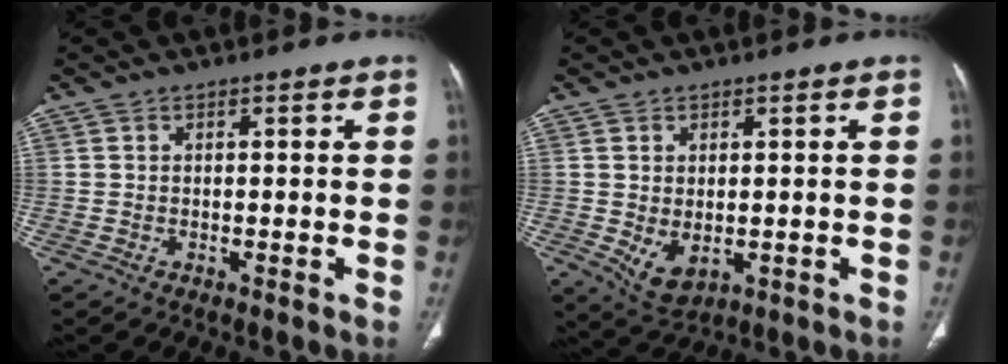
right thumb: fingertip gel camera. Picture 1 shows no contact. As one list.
[{"total": 5.3, "force": [-0.7, 3.5, 4.0], "torque": [-0.064, -0.010, 0.008]}]